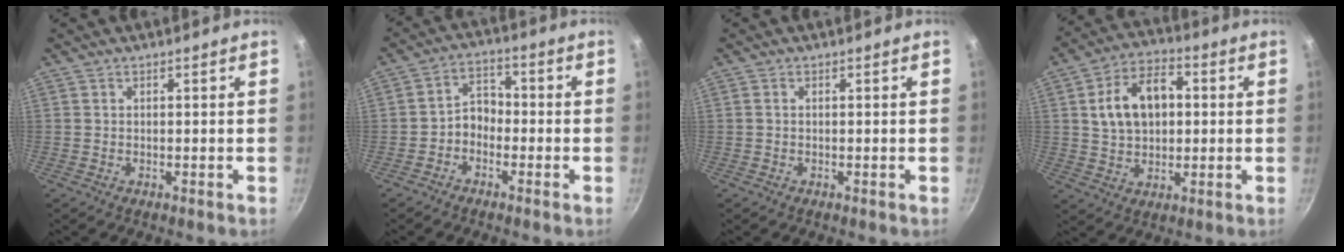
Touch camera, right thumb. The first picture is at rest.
{"total": 4.7, "force": [-1.9, 3.5, 2.4], "torque": [-0.018, 0.035, -0.045]}
{"total": 0.0}
{"total": 12.5, "force": [2.0, 8.5, 9.0], "torque": [-0.128, 0.017, 0.028]}